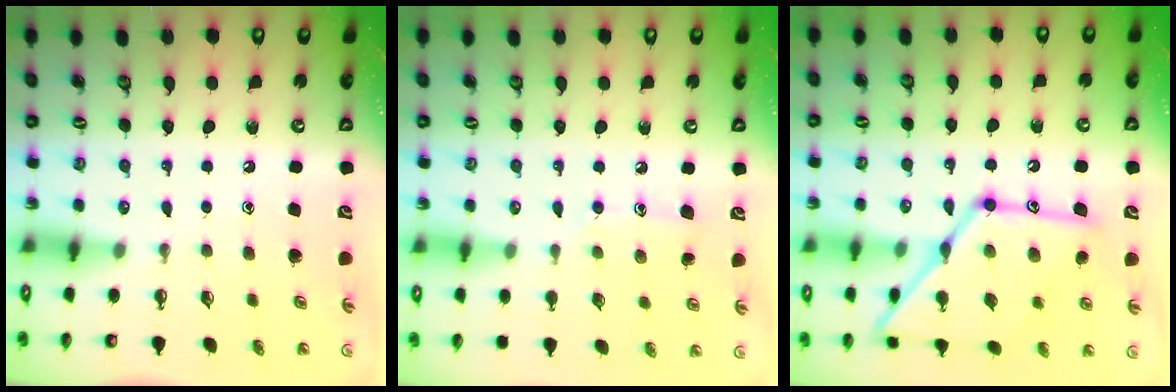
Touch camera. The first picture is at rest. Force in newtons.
{"total": 6.8, "press": 6.8, "slide": 0.2}
{"total": 21.7, "press": 21.6, "slide": 1.7}